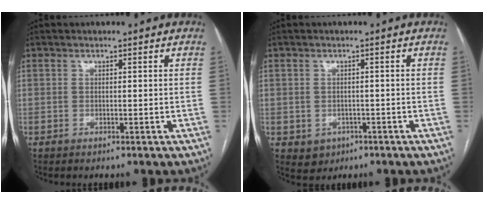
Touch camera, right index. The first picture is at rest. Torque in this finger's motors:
{"motor_torque": [-0.14, 0.07, -0.46, -0.19]}